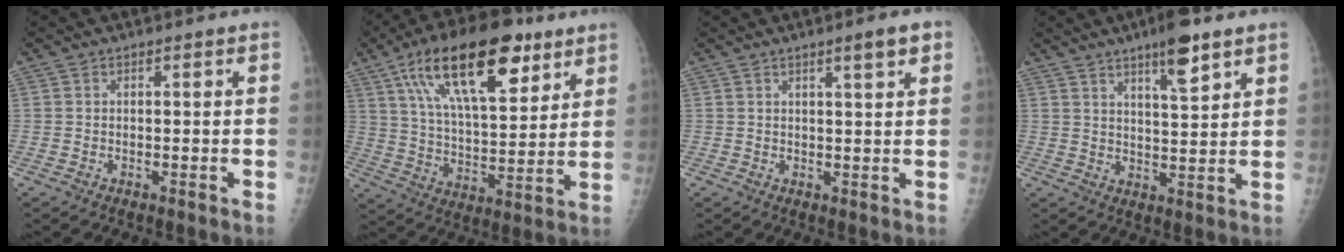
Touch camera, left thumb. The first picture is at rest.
{"total": 23.0, "force": [12.2, 9.6, 16.9], "torque": [-0.255, -0.027, 0.208]}
{"total": 3.8, "force": [2.2, 0.3, 3.1], "torque": [-0.039, -0.010, 0.032]}
{"total": 8.3, "force": [5.3, 1.7, 6.1], "torque": [-0.090, -0.030, 0.085]}